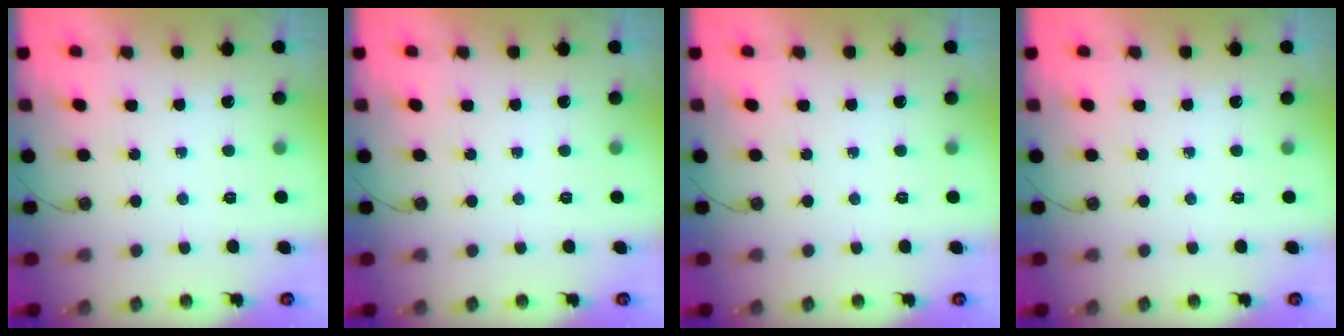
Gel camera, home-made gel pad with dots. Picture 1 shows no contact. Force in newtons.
{"total": 0.0}
{"total": 0.0}
{"total": 0.0}